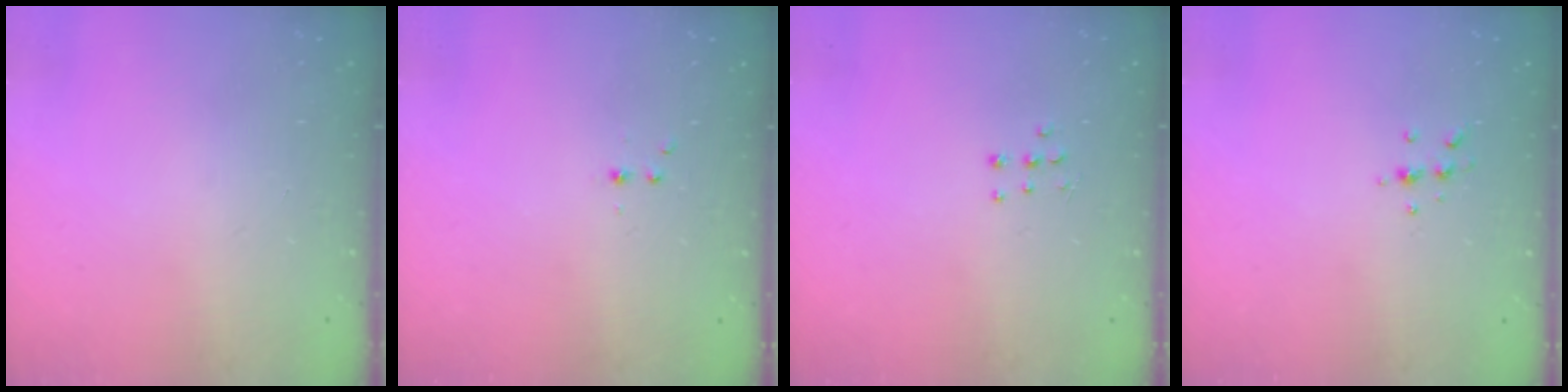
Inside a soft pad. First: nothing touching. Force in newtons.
{"total": 2.2, "press": 1.9, "slide": 1.0}
{"total": 4.6, "press": 4.5, "slide": 0.7}
{"total": 5.4, "press": 5.4, "slide": 0.7}